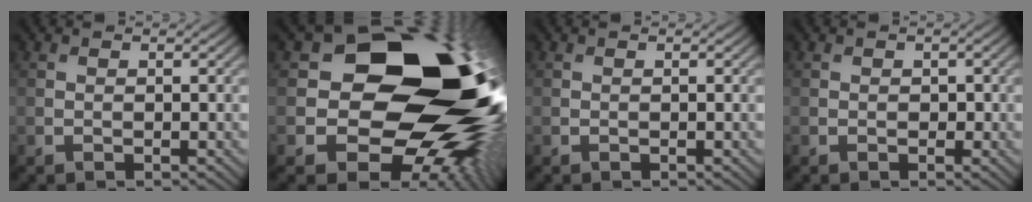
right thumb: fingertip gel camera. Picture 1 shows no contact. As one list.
[{"total": 22.2, "force": [1.7, 16.9, 14.3], "torque": [-0.208, -0.016, 0.020]}, {"total": 0.0}, {"total": 0.6, "force": [-0.1, 0.6, 0.1], "torque": [0.002, -0.004, -0.002]}]